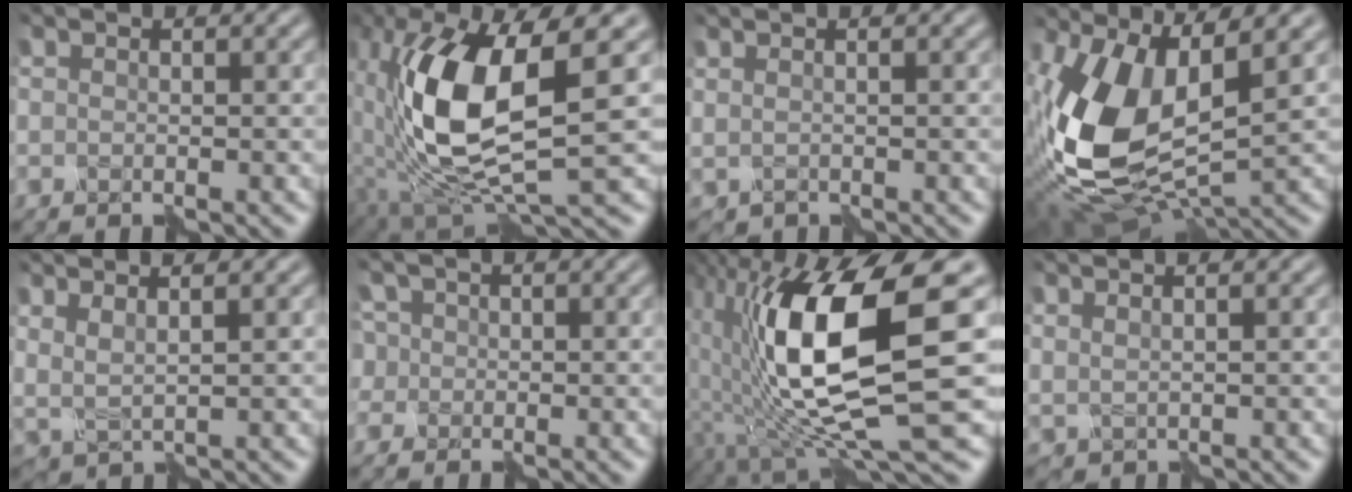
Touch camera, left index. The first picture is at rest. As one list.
[{"total": 11.5, "force": [0.4, 4.7, 10.5], "torque": [-0.220, -0.005, 0.010]}, {"total": 1.5, "force": [0.8, 0.4, 1.3], "torque": [-0.018, -0.007, 0.010]}, {"total": 11.8, "force": [1.0, 6.0, 10.1], "torque": [-0.232, -0.021, 0.025]}, {"total": 3.3, "force": [2.1, 0.8, 2.4], "torque": [-0.051, 0.007, 0.032]}, {"total": 3.6, "force": [1.0, 3.1, 1.4], "torque": [-0.038, 0.018, 0.011]}, {"total": 13.8, "force": [0.9, 4.0, 13.2], "torque": [-0.243, -0.007, 0.013]}, {"total": 2.1, "force": [1.5, 0.6, 1.4], "torque": [-0.017, -0.001, 0.018]}]